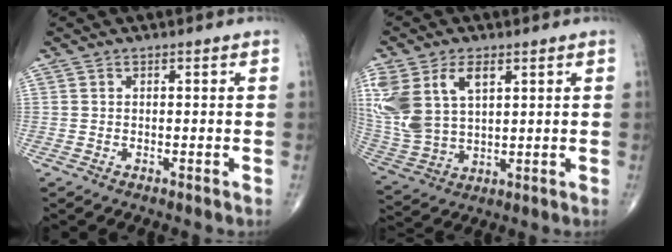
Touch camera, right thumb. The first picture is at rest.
{"total": 16.2, "force": [5.8, 9.8, 11.6], "torque": [-0.265, -0.009, 0.125]}